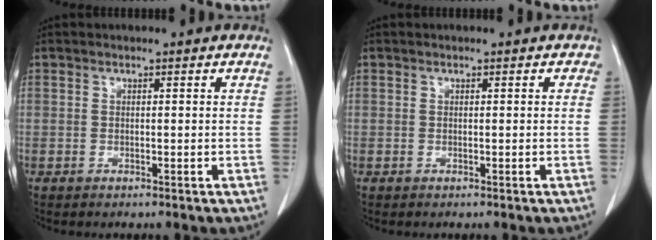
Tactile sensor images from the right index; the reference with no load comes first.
{"total": 0.0}